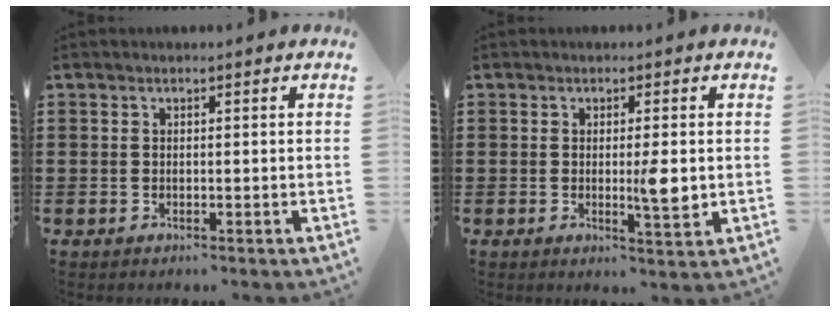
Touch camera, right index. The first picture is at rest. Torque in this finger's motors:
{"motor_torque": [1.21, 0.93, 0.23, 0.12]}